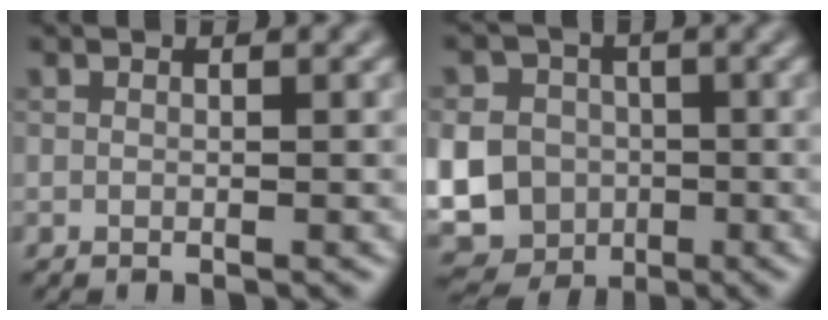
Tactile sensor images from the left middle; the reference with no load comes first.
{"total": 13.5, "force": [-2.1, 12.5, 4.8], "torque": [-0.121, -0.008, -0.065]}